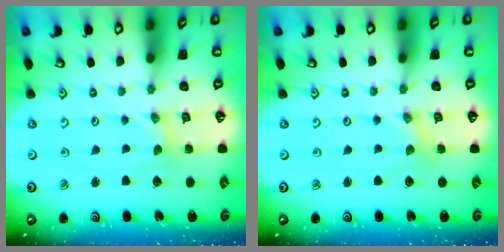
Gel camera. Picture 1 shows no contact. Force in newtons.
{"total": 0.0}